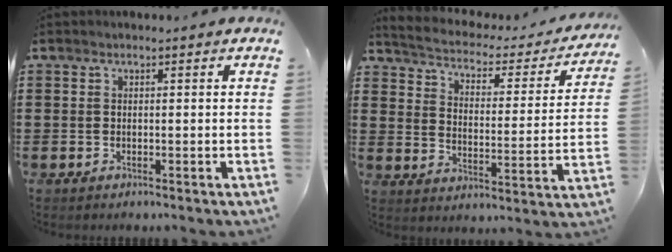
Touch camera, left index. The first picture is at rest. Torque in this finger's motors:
{"motor_torque": [1.19, -0.94, 0.15, 0.00]}